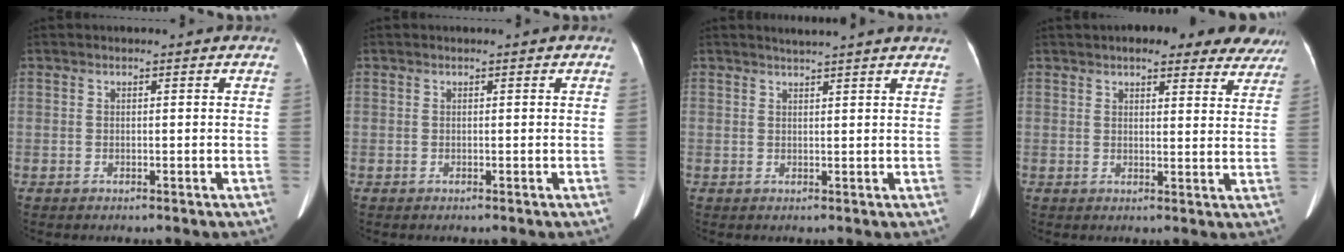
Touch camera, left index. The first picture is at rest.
{"total": 0.5, "force": [0.2, 0.2, 0.4], "torque": [-0.002, -0.008, -0.003]}
{"total": 6.1, "force": [5.5, -0.8, 2.5], "torque": [-0.032, 0.000, 0.053]}
{"total": 13.1, "force": [11.1, 3.8, 5.7], "torque": [-0.036, -0.007, 0.114]}